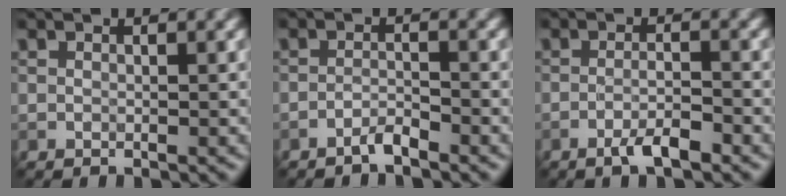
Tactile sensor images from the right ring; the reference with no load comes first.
{"total": 1.5, "force": [-1.2, 0.2, 0.8], "torque": [-0.014, 0.005, -0.027]}
{"total": 2.7, "force": [-1.7, 0.4, 2.1], "torque": [-0.038, 0.003, -0.035]}